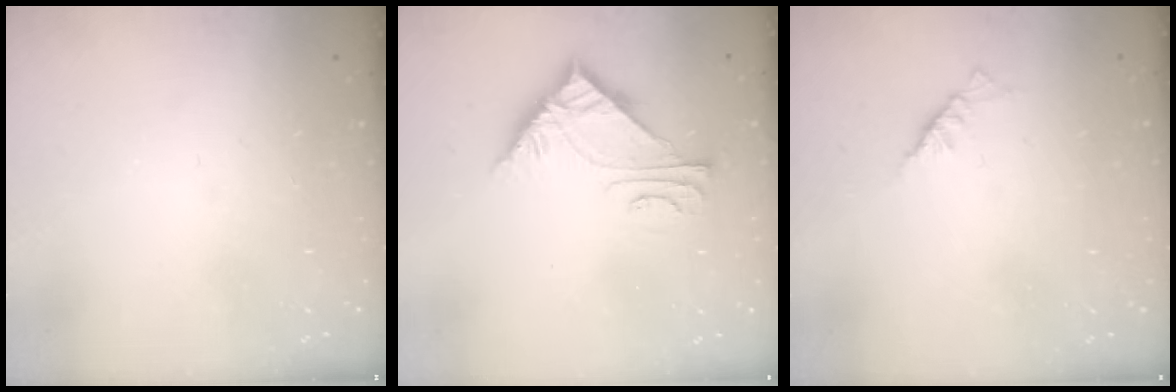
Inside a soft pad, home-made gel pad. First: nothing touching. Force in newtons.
{"total": 7.3, "press": 7.3, "slide": 0.5}
{"total": 2.3, "press": 2.2, "slide": 0.5}